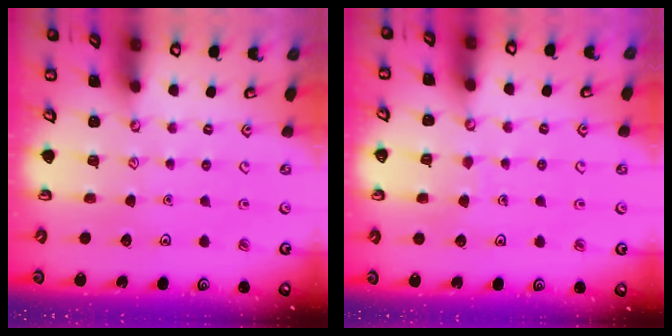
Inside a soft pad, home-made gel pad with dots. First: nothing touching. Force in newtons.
{"total": 4.0, "press": 3.9, "slide": 0.3}